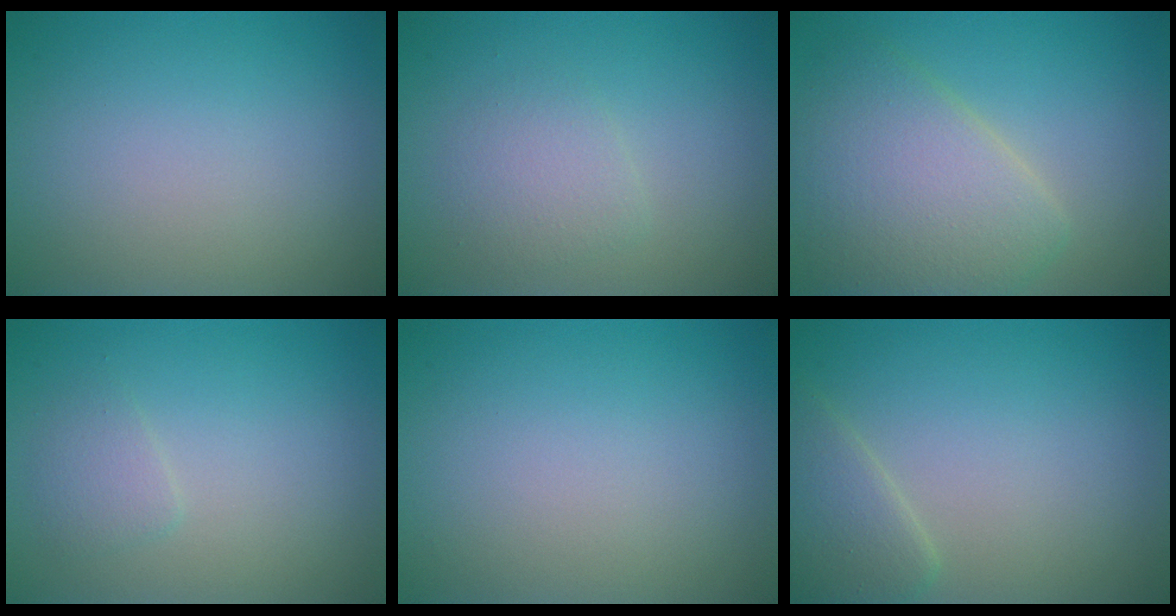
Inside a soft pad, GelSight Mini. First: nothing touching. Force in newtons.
{"total": 2.0, "press": 2.0, "slide": 0.2}
{"total": 6.7, "press": 6.7, "slide": 0.3}
{"total": 1.3, "press": 1.3, "slide": 0.1}
{"total": 0.0}
{"total": 2.7, "press": 2.6, "slide": 0.2}